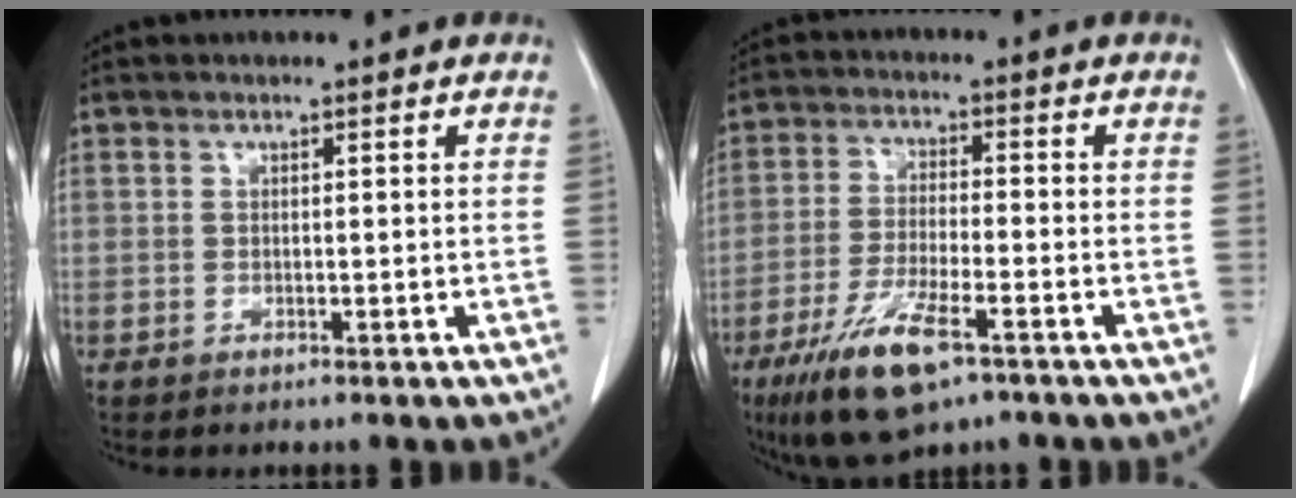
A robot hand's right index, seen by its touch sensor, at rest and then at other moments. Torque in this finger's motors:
{"motor_torque": [1.30, -0.83, 0.52, 0.17]}